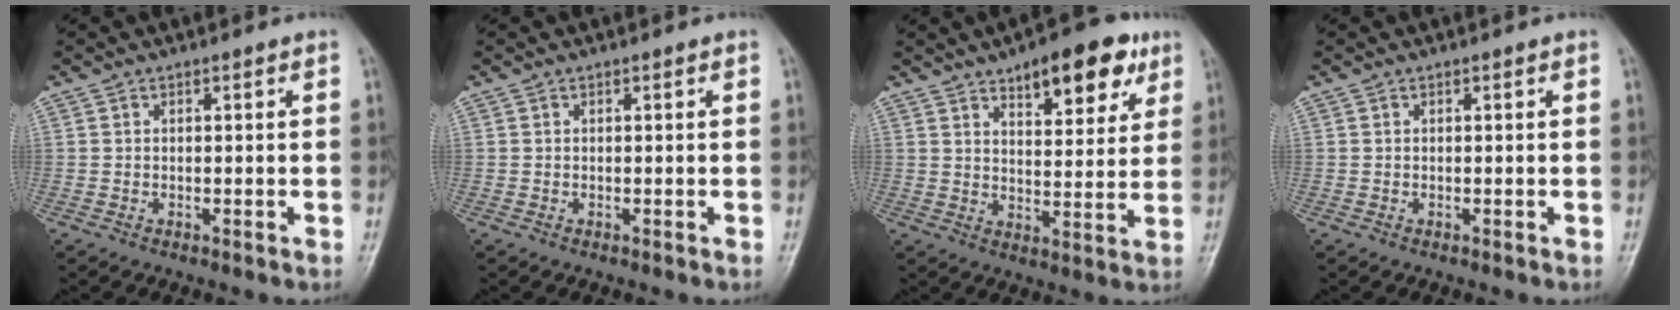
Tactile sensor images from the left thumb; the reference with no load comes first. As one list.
[{"total": 0.0}, {"total": 13.1, "force": [7.7, 5.5, 9.0], "torque": [-0.086, -0.030, 0.107]}, {"total": 0.0}]